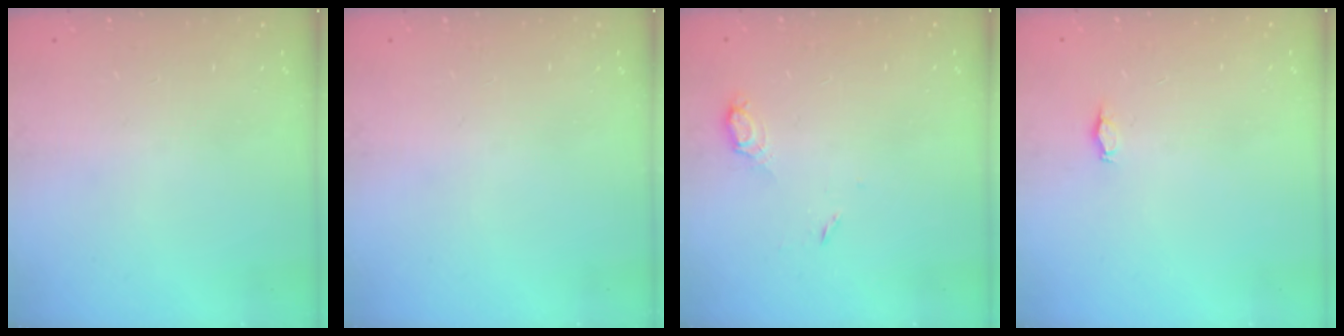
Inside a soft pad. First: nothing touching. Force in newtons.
{"total": 0.0}
{"total": 5.4, "press": 5.3, "slide": 0.5}
{"total": 2.9, "press": 2.9, "slide": 0.5}